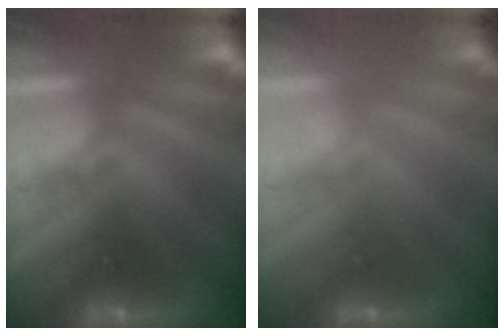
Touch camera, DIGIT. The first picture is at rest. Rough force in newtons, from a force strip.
{"total": 2.0}